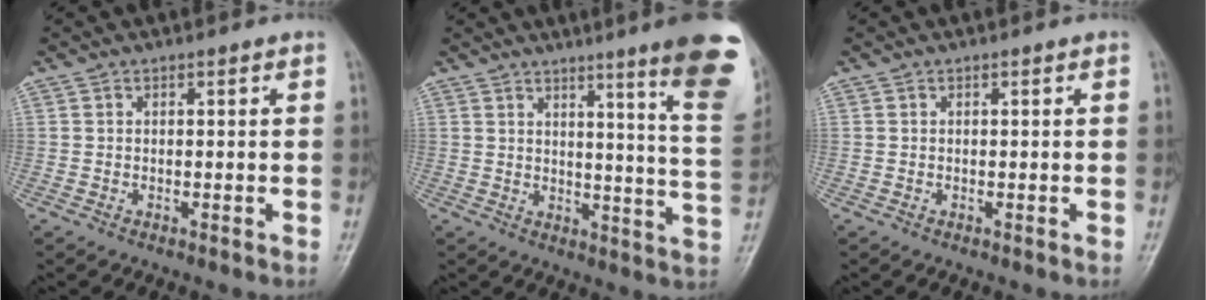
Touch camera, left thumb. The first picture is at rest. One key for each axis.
{"total": 16.9, "fx": 10.2, "fy": 1.0, "fz": 13.5, "tx": -0.146, "ty": -0.064, "tz": 0.115}
{"total": 0.0}